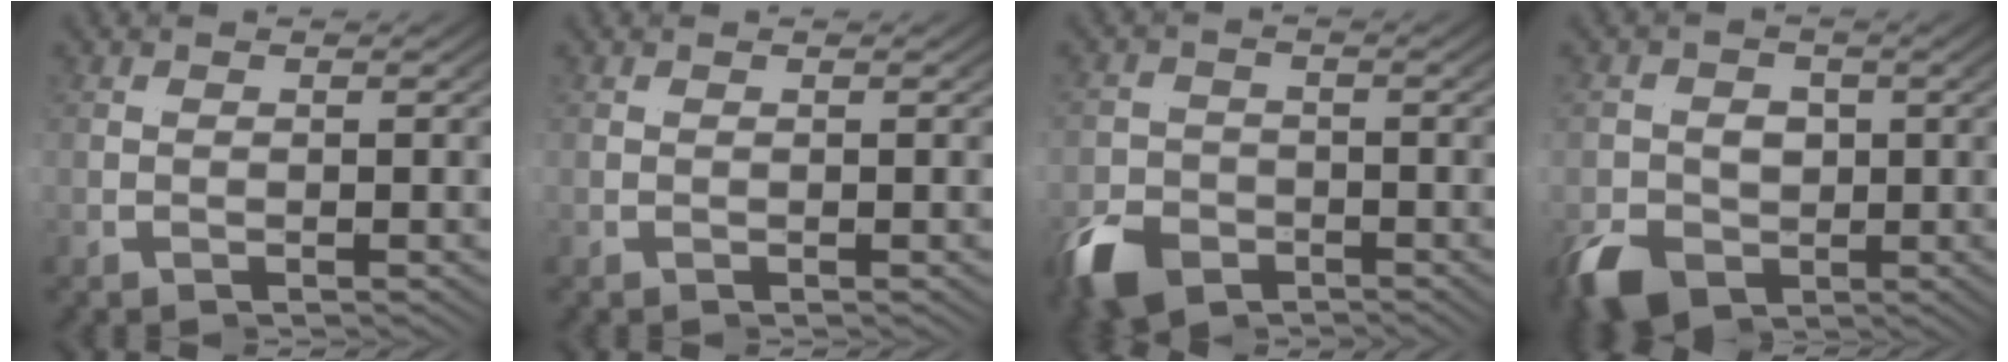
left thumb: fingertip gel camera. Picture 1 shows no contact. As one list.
[{"total": 0.0}, {"total": 6.0, "force": [-2.6, 4.5, 3.1], "torque": [-0.063, -0.016, -0.044]}, {"total": 10.3, "force": [-1.2, 7.6, 6.8], "torque": [-0.099, -0.014, -0.022]}]